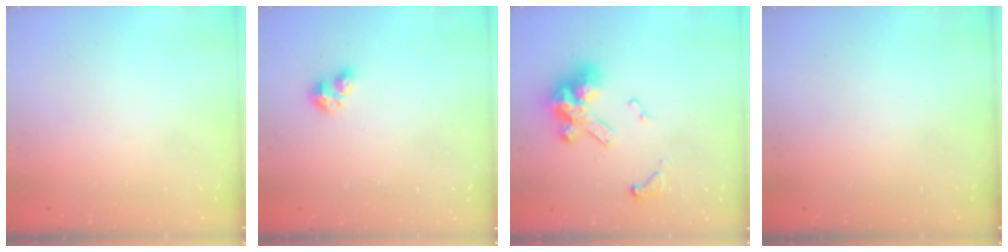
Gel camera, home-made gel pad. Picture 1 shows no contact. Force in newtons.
{"total": 2.7, "press": 2.7, "slide": 0.3}
{"total": 13.5, "press": 13.4, "slide": 1.8}
{"total": 0.0}